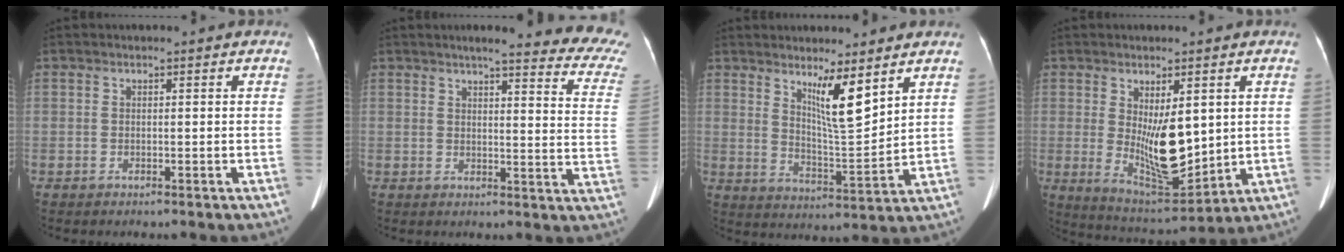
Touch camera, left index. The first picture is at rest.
{"total": 19.1, "force": [17.0, 1.1, 8.8], "torque": [-0.094, -0.061, 0.175]}
{"total": 7.6, "force": [4.8, 0.4, 5.9], "torque": [-0.105, -0.021, 0.089]}
{"total": 10.4, "force": [0.9, 3.5, 9.7], "torque": [-0.164, -0.017, 0.032]}